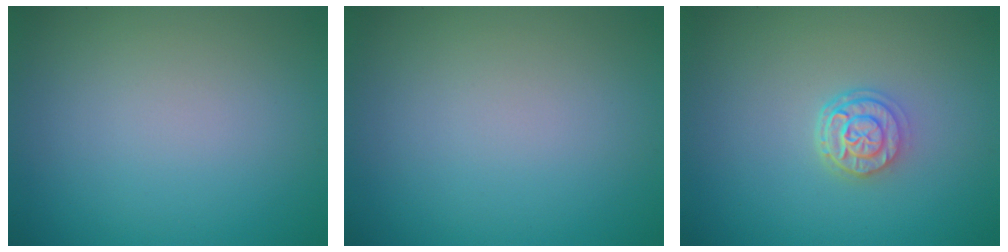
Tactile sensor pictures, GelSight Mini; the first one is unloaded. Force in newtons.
{"total": 0.0}
{"total": 2.7, "press": 2.2, "slide": 1.6}